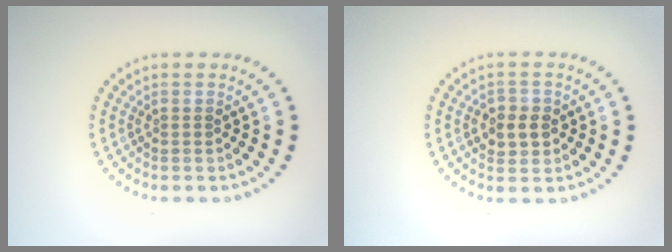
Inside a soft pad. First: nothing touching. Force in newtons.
{"total": 2.5, "press": 2.4, "slide": 0.5}